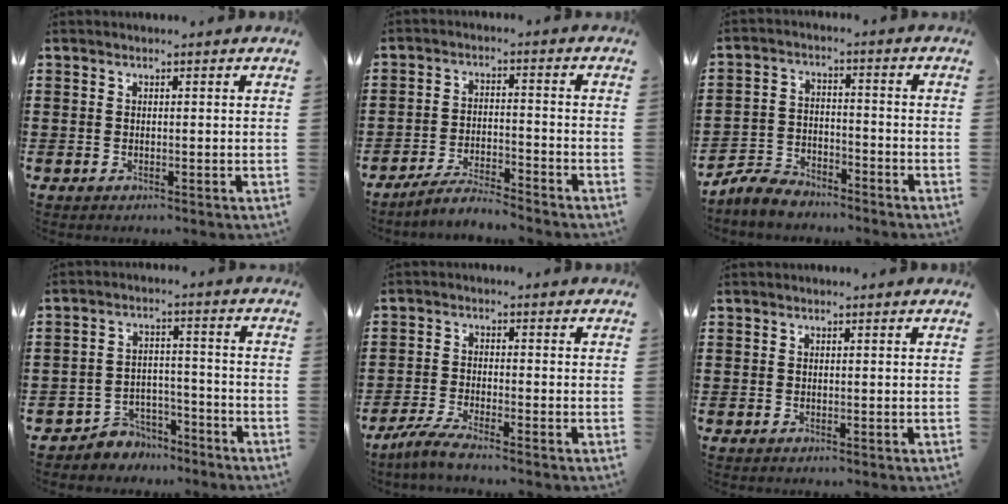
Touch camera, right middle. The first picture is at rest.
{"total": 4.7, "force": [-4.4, 0.3, 1.6], "torque": [-0.034, 0.000, -0.089]}
{"total": 5.1, "force": [-4.9, 1.2, 0.9], "torque": [-0.031, 0.007, -0.104]}
{"total": 4.9, "force": [-4.6, 1.6, 0.0], "torque": [-0.007, 0.012, -0.097]}
{"total": 3.7, "force": [-3.3, 0.1, 1.8], "torque": [-0.046, -0.005, -0.067]}
{"total": 0.0}